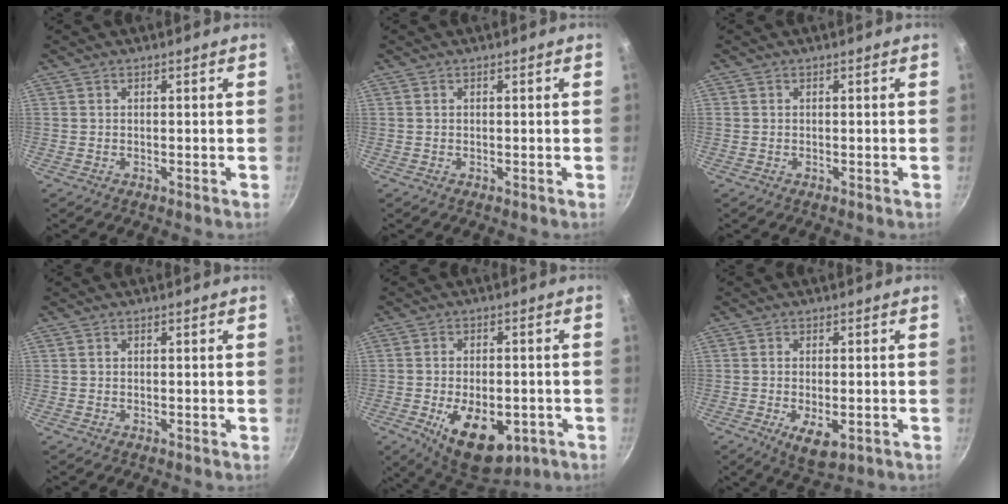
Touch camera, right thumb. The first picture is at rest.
{"total": 0.0}
{"total": 0.0}
{"total": 0.0}
{"total": 14.7, "force": [-5.3, 8.3, 11.0], "torque": [-0.140, 0.003, -0.063]}
{"total": 6.4, "force": [-2.2, 2.8, 5.3], "torque": [-0.082, -0.006, -0.025]}